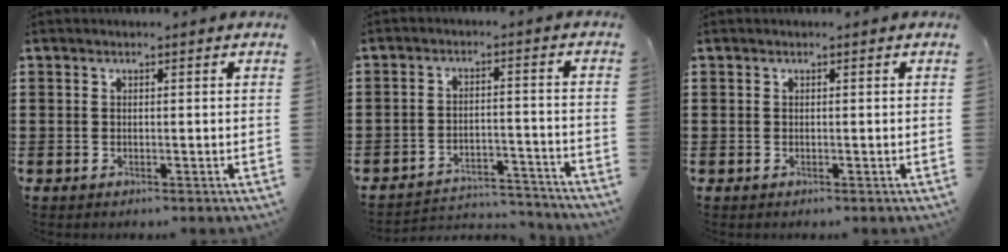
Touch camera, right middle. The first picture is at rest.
{"total": 4.3, "force": [-4.2, 0.7, 0.3], "torque": [-0.008, 0.003, -0.089]}
{"total": 0.0}